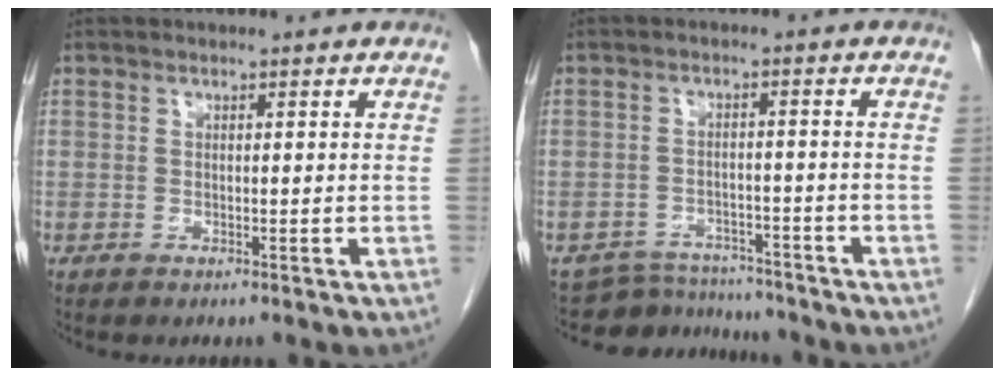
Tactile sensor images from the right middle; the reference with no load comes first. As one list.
[{"total": 6.5, "force": [-6.3, 1.4, -0.7], "torque": [0.013, 0.012, -0.095]}]